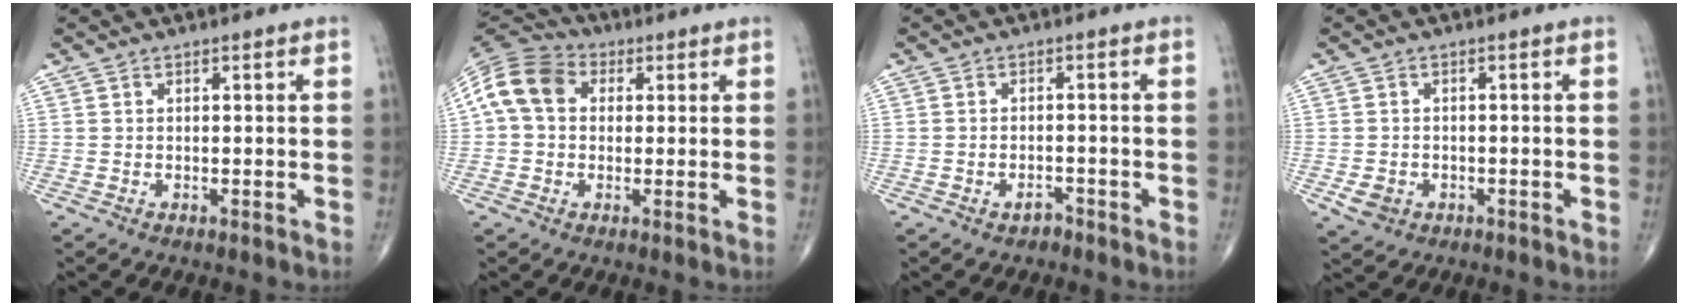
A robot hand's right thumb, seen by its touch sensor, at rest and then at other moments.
{"total": 10.8, "force": [1.8, 8.4, 6.5], "torque": [-0.117, 0.027, 0.020]}
{"total": 1.8, "force": [-1.3, 1.0, 0.6], "torque": [-0.005, 0.009, -0.021]}
{"total": 3.2, "force": [-1.2, 2.6, 1.4], "torque": [-0.017, 0.004, -0.013]}